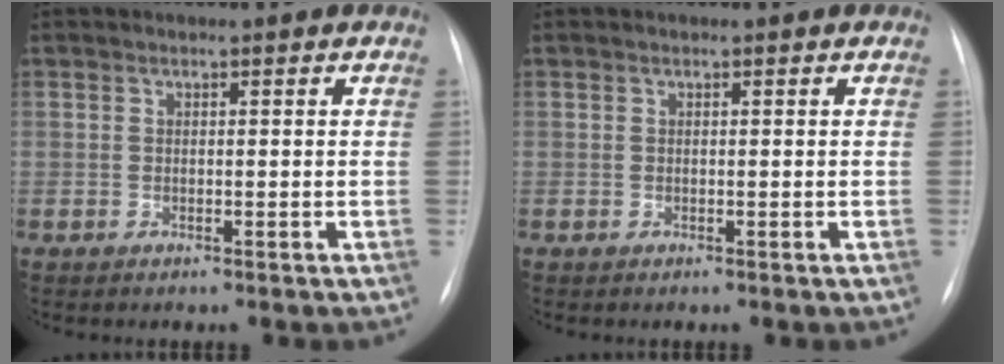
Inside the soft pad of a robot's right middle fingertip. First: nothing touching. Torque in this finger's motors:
{"motor_torque": [0.00, 0.00, 0.00, 0.00]}